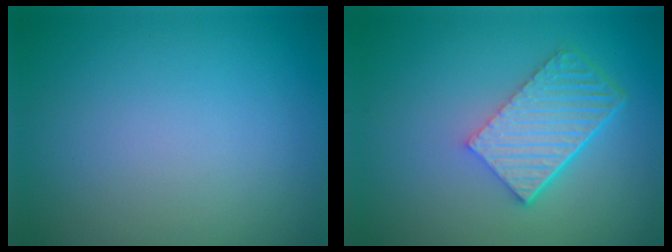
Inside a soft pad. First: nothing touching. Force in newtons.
{"total": 5.8, "press": 4.0, "slide": 4.2}